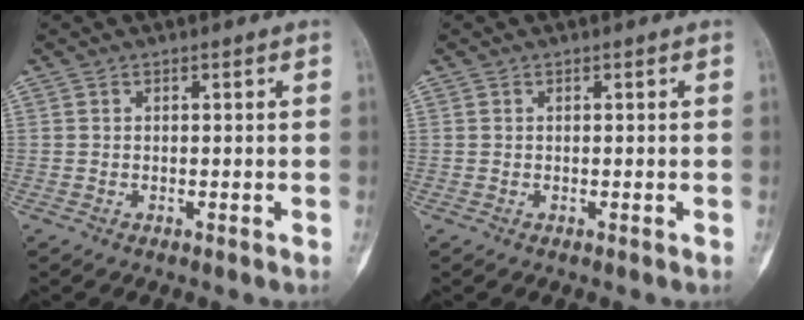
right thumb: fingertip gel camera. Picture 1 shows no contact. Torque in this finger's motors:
{"motor_torque": [0.06, -0.22, -0.02, 0.11, 0.00]}